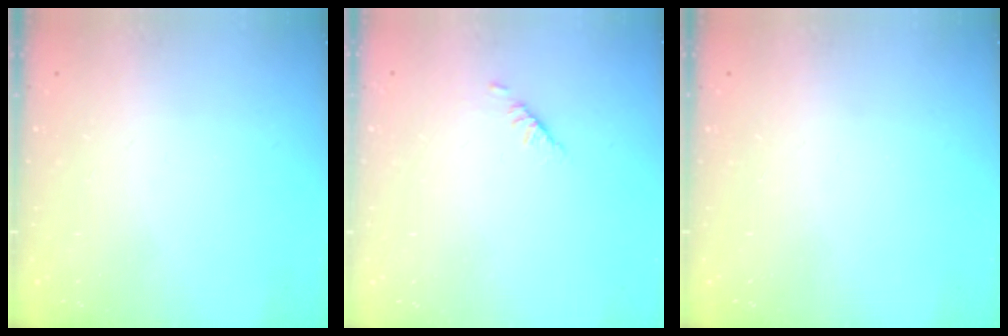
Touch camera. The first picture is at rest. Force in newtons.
{"total": 1.9, "press": 1.8, "slide": 0.5}
{"total": 0.0}